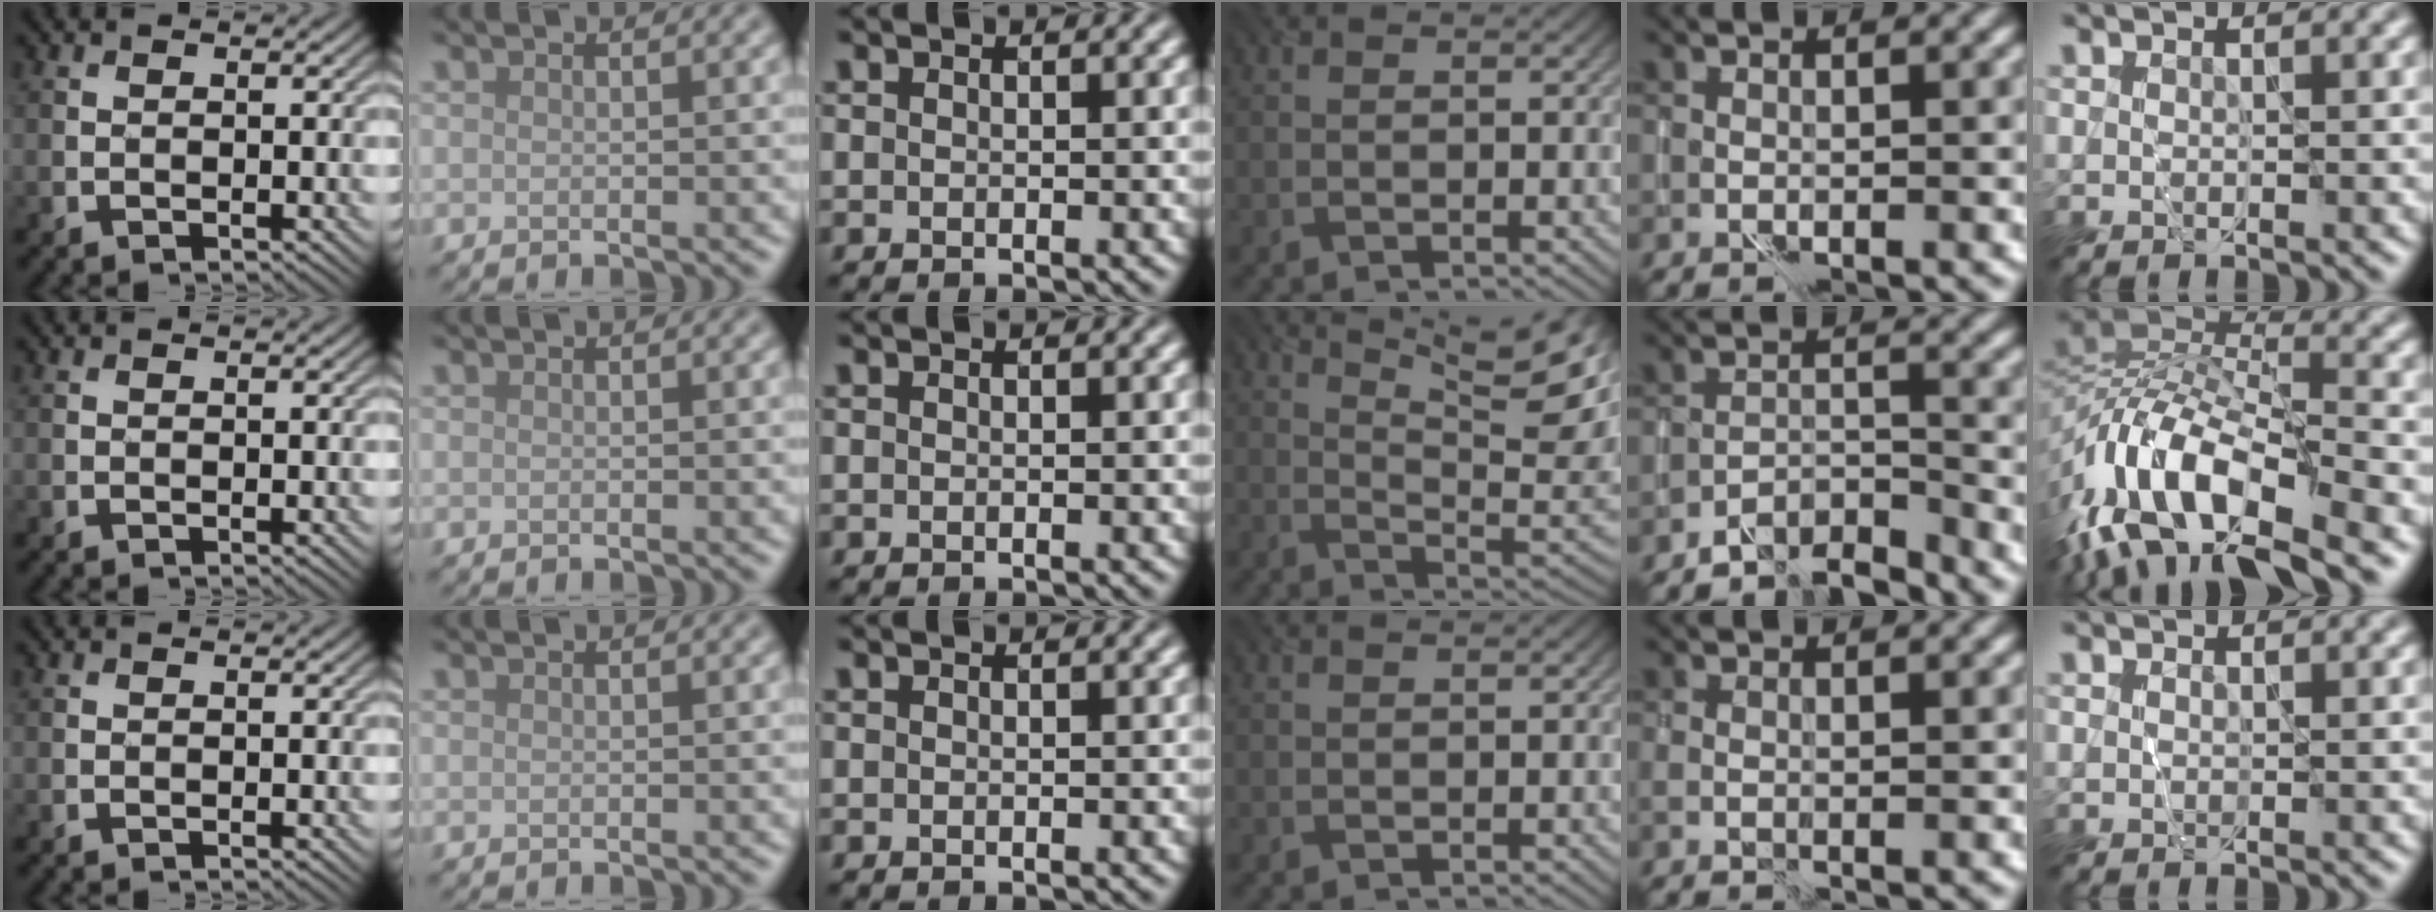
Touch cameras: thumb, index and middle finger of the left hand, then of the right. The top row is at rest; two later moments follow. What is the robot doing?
{"motion": "wrap", "object": "plastic wrap"}